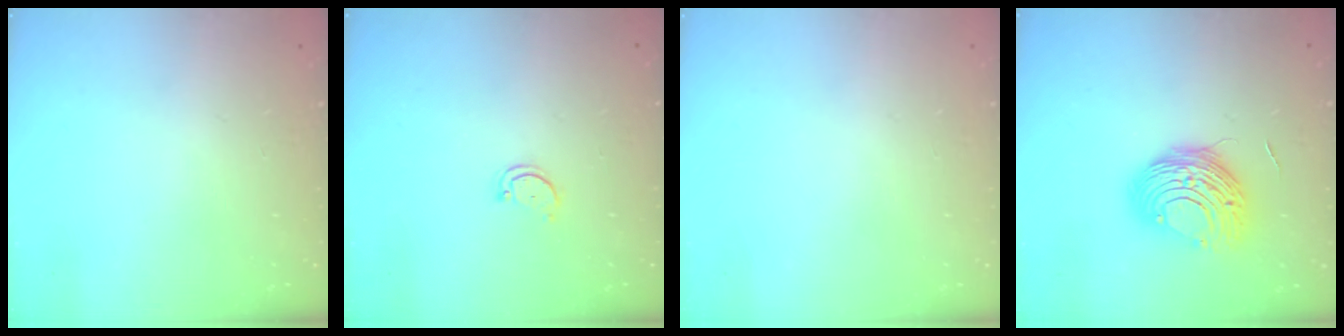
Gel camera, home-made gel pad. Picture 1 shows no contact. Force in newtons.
{"total": 2.9, "press": 2.9, "slide": 0.4}
{"total": 0.0}
{"total": 10.7, "press": 10.7, "slide": 0.6}